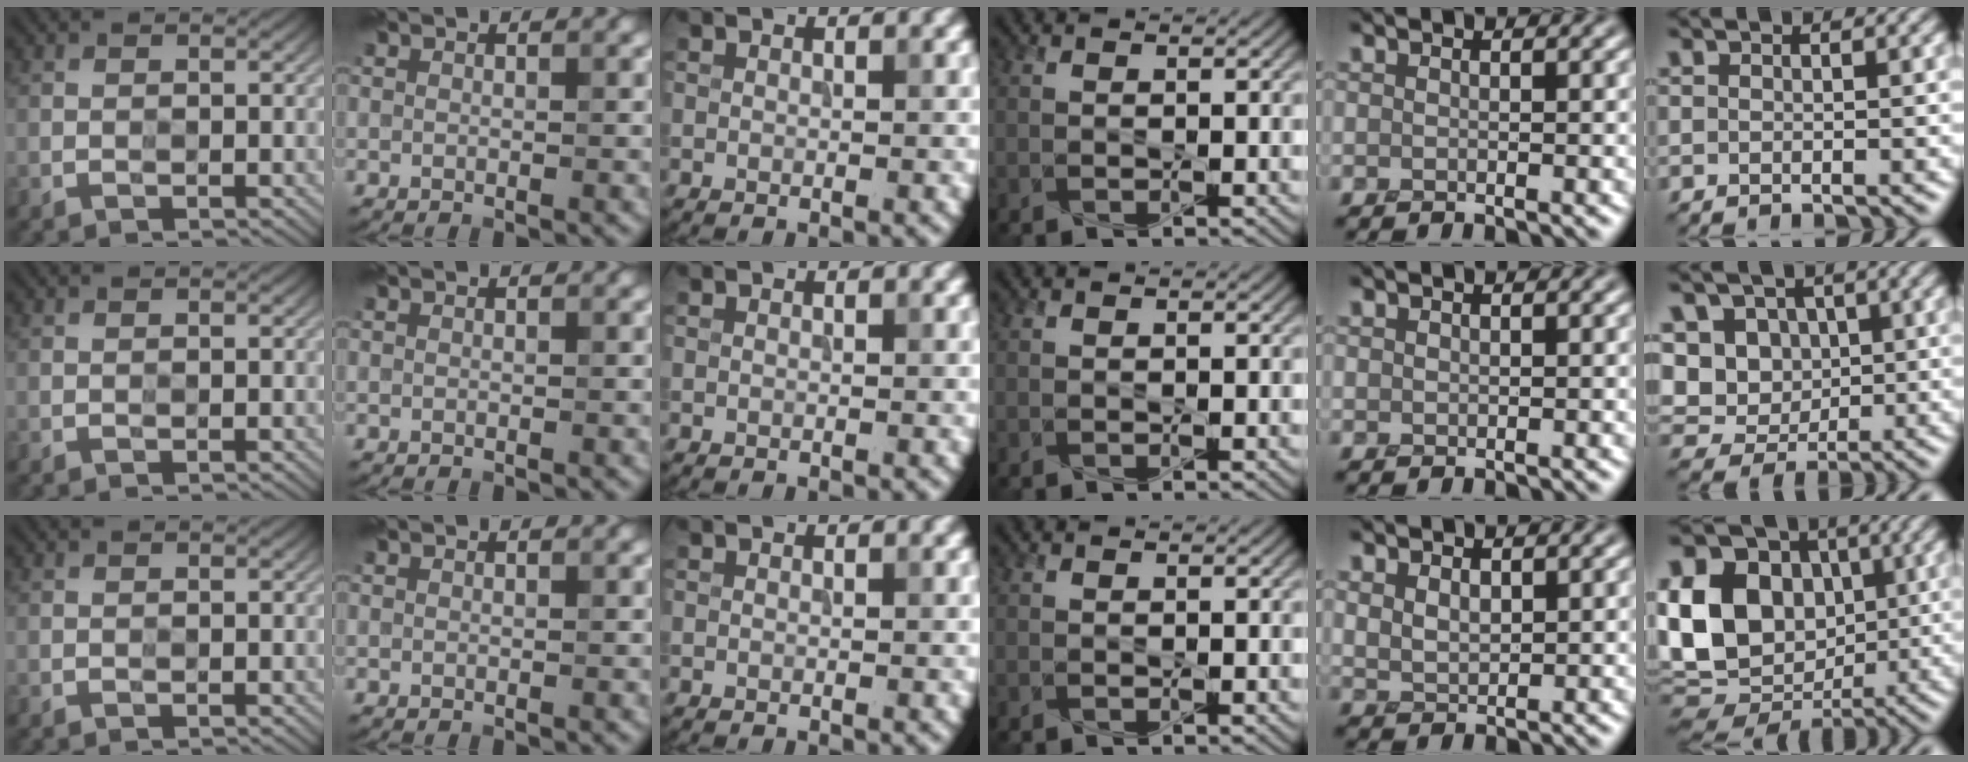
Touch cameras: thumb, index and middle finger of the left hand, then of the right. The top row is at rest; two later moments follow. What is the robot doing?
{"motion": "press", "object": "gel pad"}